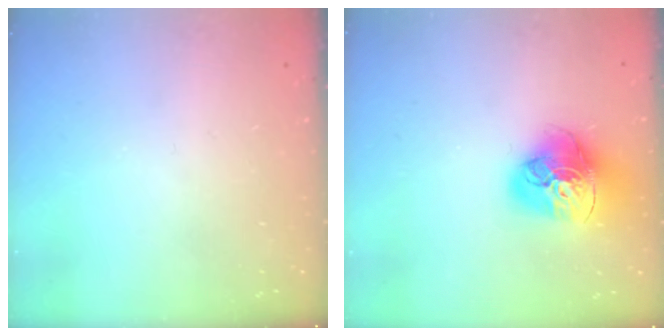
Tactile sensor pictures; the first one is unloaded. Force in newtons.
{"total": 18.6, "press": 18.5, "slide": 2.1}